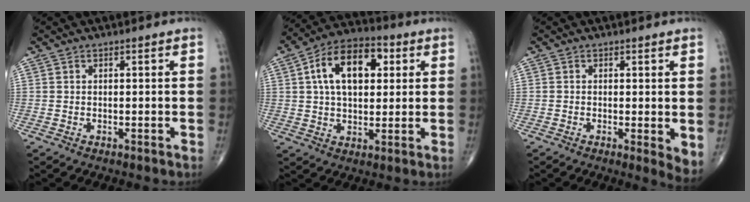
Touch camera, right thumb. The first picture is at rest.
{"total": 14.9, "force": [3.8, 8.8, 11.4], "torque": [-0.171, 0.015, 0.057]}
{"total": 3.9, "force": [-0.1, 1.1, 3.7], "torque": [-0.056, -0.013, -0.006]}